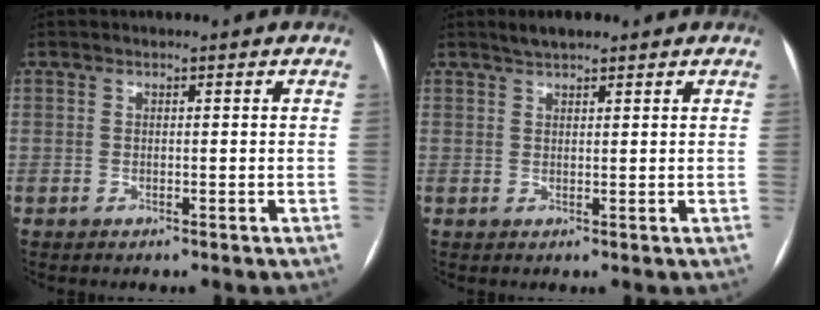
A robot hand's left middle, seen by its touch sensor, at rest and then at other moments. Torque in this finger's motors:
{"motor_torque": [0.02, -0.03, 0.00, 0.00]}